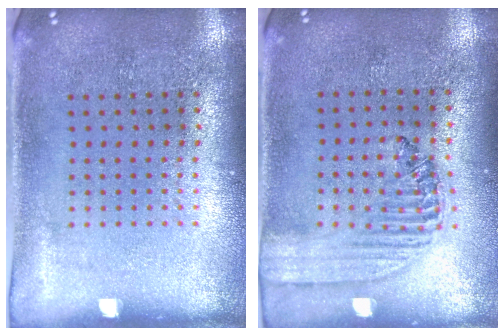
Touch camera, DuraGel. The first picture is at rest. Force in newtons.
{"total": 1.5, "press": 1.3, "slide": 0.7}